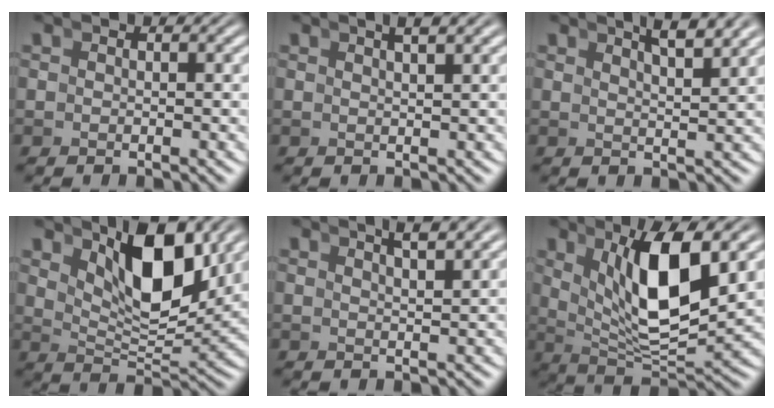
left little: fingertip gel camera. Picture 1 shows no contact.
{"total": 2.3, "force": [1.6, -1.0, 1.4], "torque": [-0.002, 0.011, 0.025]}
{"total": 3.8, "force": [3.0, -0.9, 2.2], "torque": [-0.013, 0.005, 0.051]}
{"total": 7.2, "force": [3.6, 1.8, 6.0], "torque": [-0.089, -0.004, 0.060]}
{"total": 3.1, "force": [2.4, -1.0, 1.7], "torque": [-0.009, 0.008, 0.041]}
{"total": 8.5, "force": [2.5, 2.6, 7.6], "torque": [-0.119, -0.004, 0.051]}